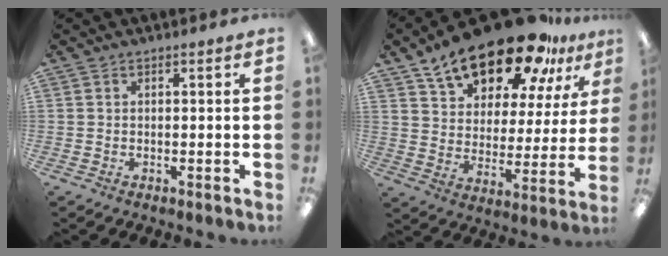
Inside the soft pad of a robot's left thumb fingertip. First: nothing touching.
{"total": 20.3, "force": [15.7, 8.5, 9.7], "torque": [-0.167, -0.102, 0.270]}